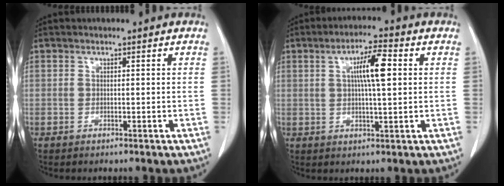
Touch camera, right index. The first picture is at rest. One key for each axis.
{"total": 7.0, "fx": 1.6, "fy": 0.8, "fz": 6.8, "tx": -0.118, "ty": 0.008, "tz": 0.026}